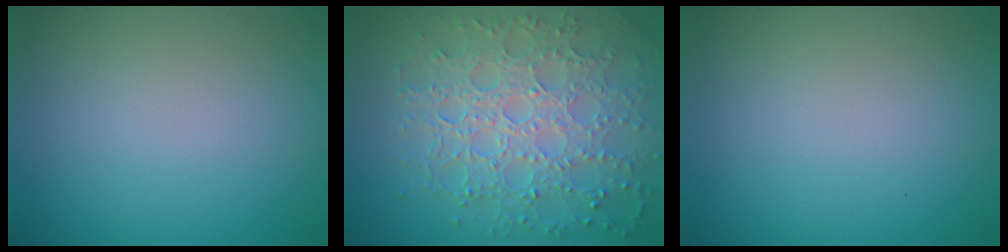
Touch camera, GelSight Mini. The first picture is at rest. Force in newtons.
{"total": 7.7, "press": 5.6, "slide": 5.3}
{"total": 0.0}